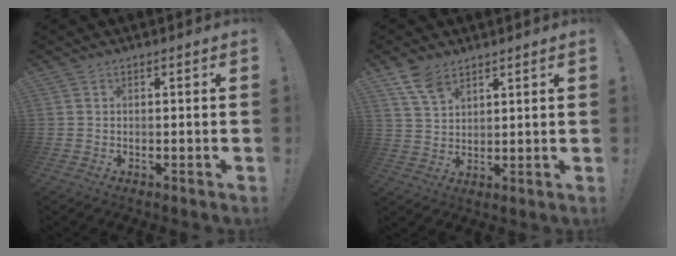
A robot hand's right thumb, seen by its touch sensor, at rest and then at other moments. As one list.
[{"total": 7.3, "force": [5.2, 3.7, 3.6], "torque": [-0.068, -0.022, 0.100]}]